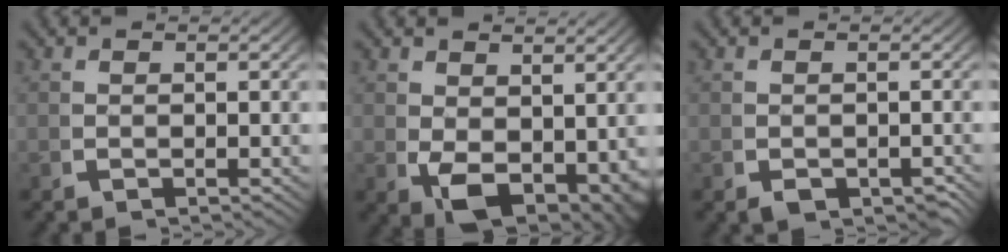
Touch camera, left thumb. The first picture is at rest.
{"total": 8.9, "force": [-2.1, 6.1, 6.2], "torque": [-0.118, -0.057, -0.001]}
{"total": 2.5, "force": [-1.3, 1.7, 1.2], "torque": [-0.014, -0.019, -0.015]}